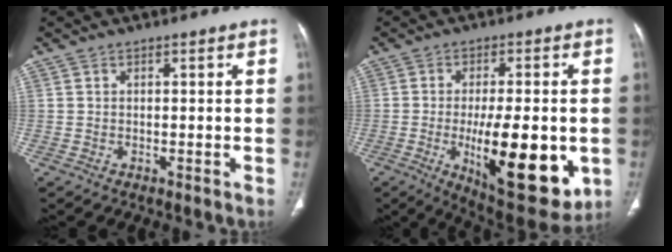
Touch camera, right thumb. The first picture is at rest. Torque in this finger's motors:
{"motor_torque": [2.00, 2.61, 1.25, -1.17, 0.38]}